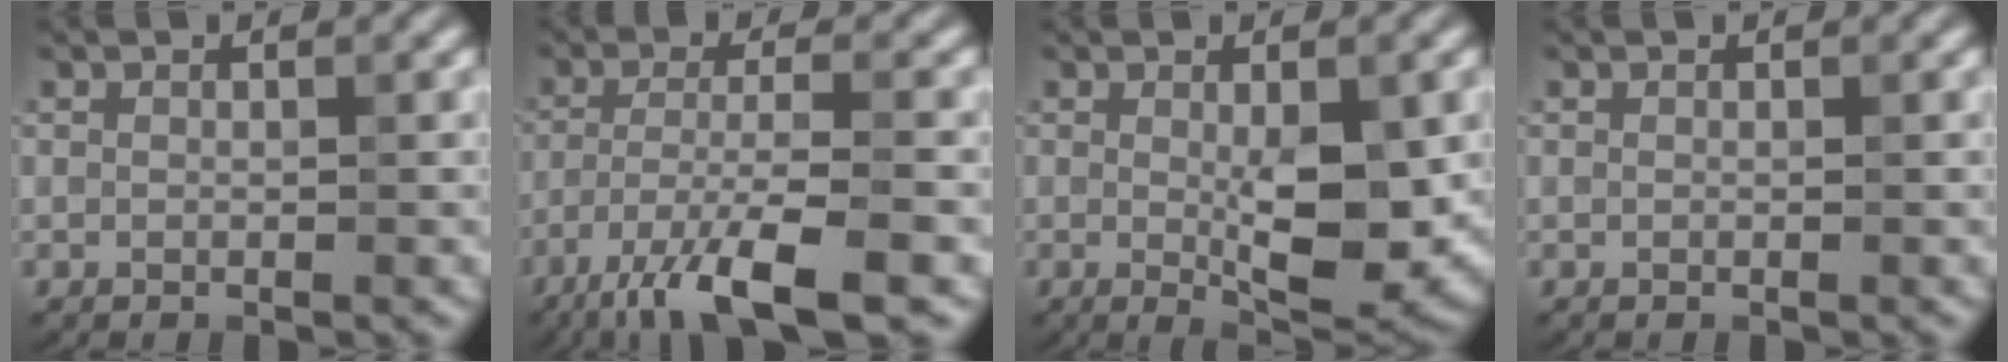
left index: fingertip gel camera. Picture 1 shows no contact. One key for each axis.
{"total": 8.0, "fx": -5.1, "fy": 1.4, "fz": 6.1, "tx": -0.099, "ty": -0.002, "tz": -0.095}
{"total": 6.3, "fx": -0.2, "fy": 1.7, "fz": 6.0, "tx": -0.096, "ty": -0.012, "tz": 0.002}
{"total": 0.0}